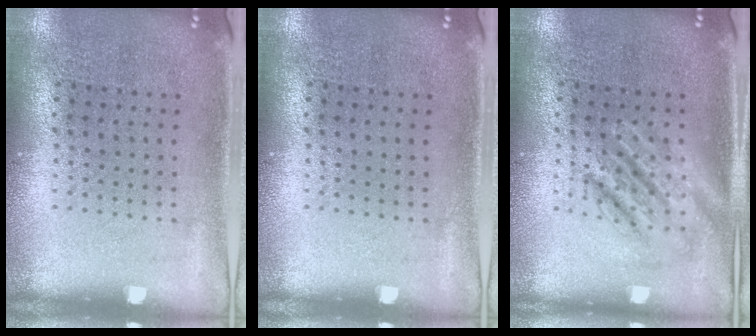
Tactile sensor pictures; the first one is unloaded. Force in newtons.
{"total": 0.0}
{"total": 2.7, "press": 2.7, "slide": 0.3}